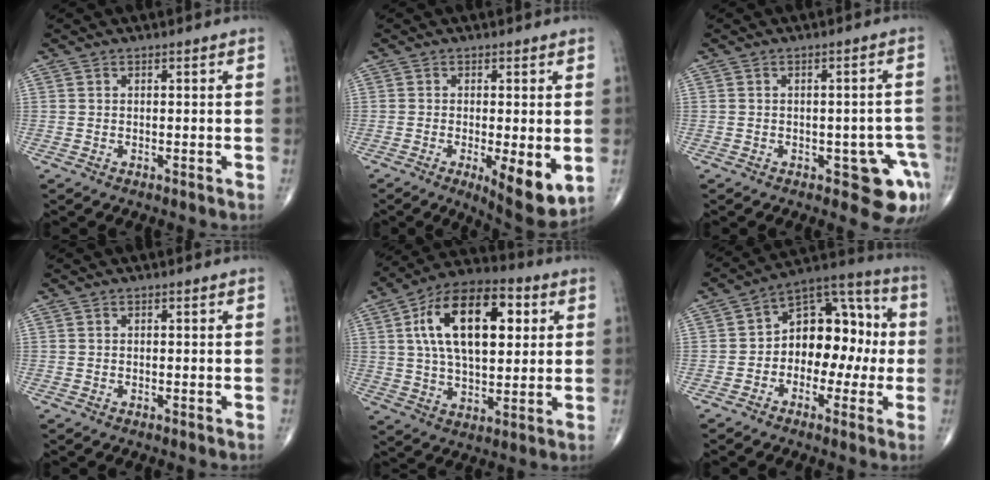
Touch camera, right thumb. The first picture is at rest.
{"total": 9.0, "force": [-2.1, 2.8, 8.3], "torque": [-0.122, -0.024, -0.029]}
{"total": 7.4, "force": [-3.4, 3.5, 5.6], "torque": [-0.036, 0.017, -0.036]}
{"total": 0.0}
{"total": 20.3, "force": [5.3, 10.6, 16.5], "torque": [-0.252, 0.007, 0.083]}
{"total": 14.3, "force": [-1.0, 9.6, 10.6], "torque": [-0.110, 0.055, -0.028]}